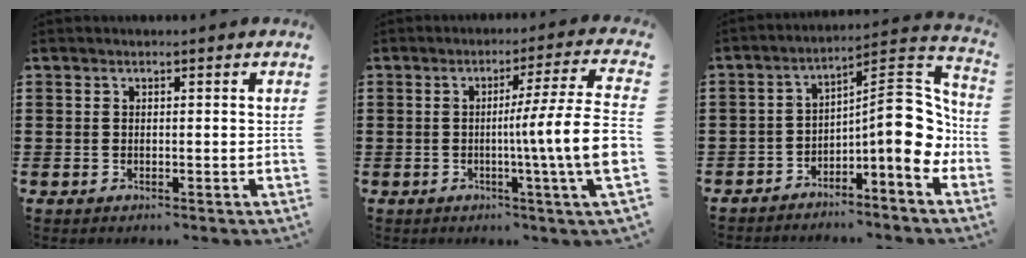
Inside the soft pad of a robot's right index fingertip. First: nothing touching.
{"total": 11.5, "force": [-1.1, -0.6, 11.5], "torque": [-0.179, -0.021, -0.029]}
{"total": 12.7, "force": [-2.3, 4.1, 11.8], "torque": [-0.151, -0.017, -0.045]}